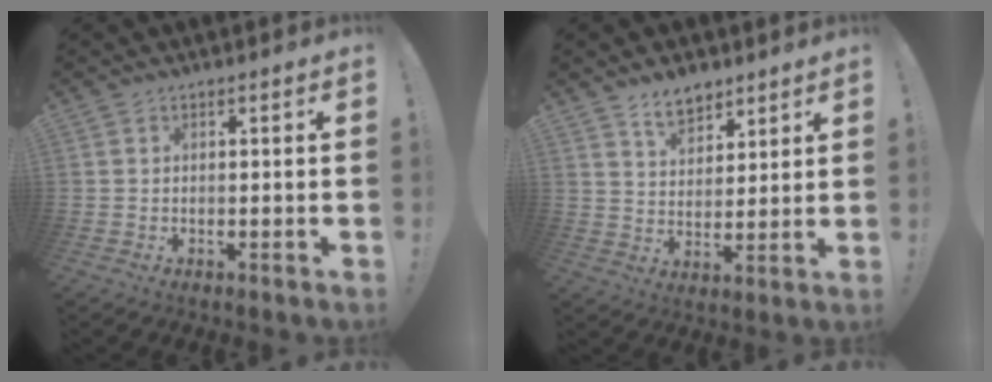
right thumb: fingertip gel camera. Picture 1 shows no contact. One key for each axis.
{"total": 7.9, "fx": 5.9, "fy": 4.3, "fz": 2.9, "tx": -0.050, "ty": -0.032, "tz": 0.111}